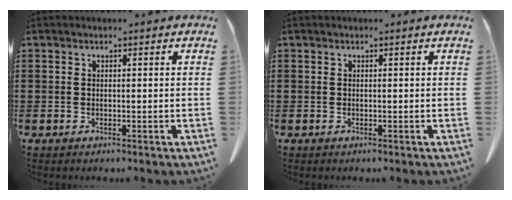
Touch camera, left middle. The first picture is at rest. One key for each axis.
{"total": 0.0}